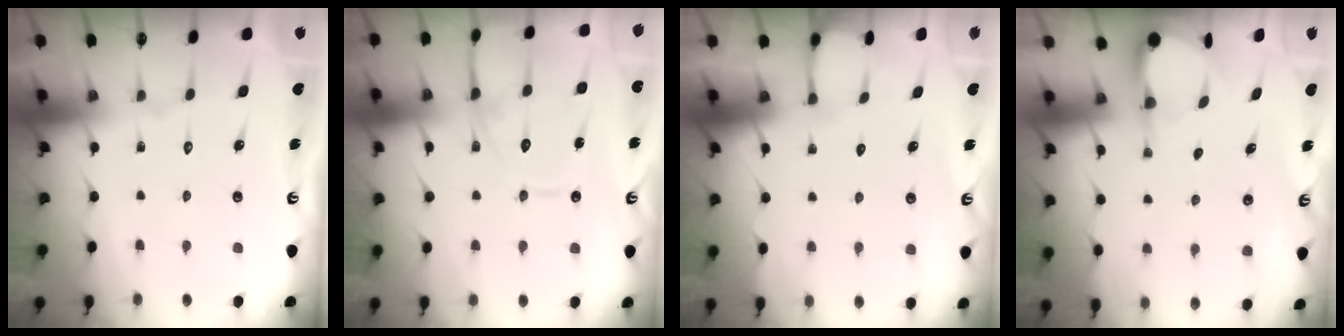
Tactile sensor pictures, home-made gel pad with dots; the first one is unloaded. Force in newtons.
{"total": 13.3, "press": 13.2, "slide": 1.0}
{"total": 2.1, "press": 2.1, "slide": 0.2}
{"total": 3.9, "press": 3.9, "slide": 0.3}